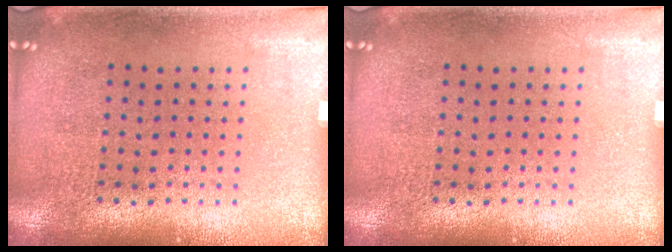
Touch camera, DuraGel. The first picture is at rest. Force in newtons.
{"total": 0.0}